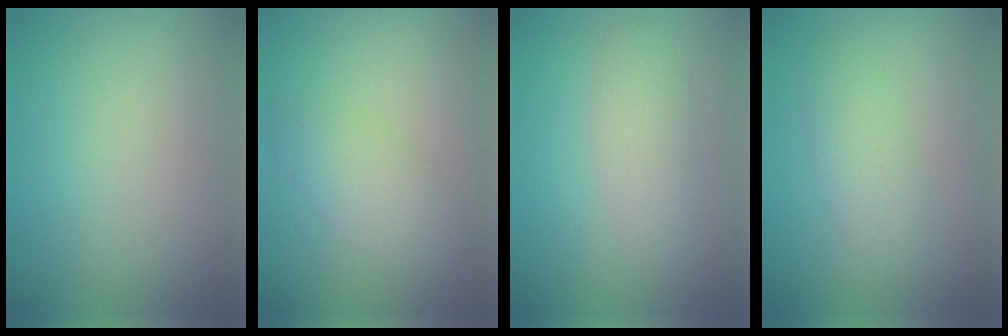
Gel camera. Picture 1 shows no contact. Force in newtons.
{"total": 2.9, "press": 2.9, "slide": 0.1}
{"total": 2.8, "press": 2.8, "slide": 0.1}
{"total": 2.3, "press": 2.3, "slide": 0.1}